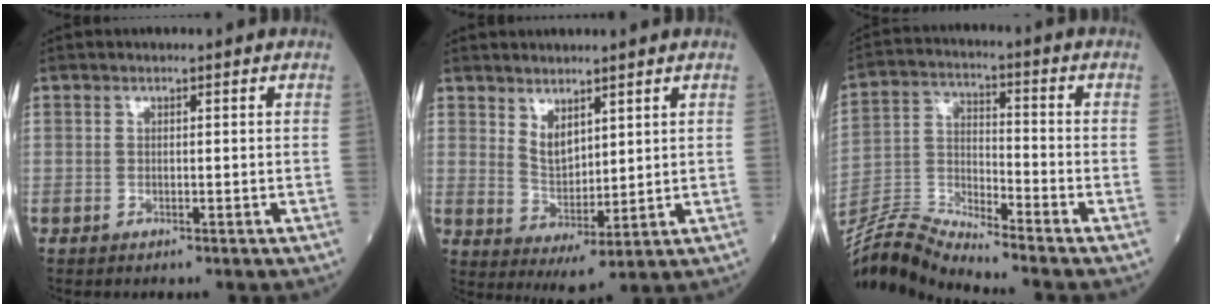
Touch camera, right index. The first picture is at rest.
{"total": 5.0, "force": [2.9, 2.0, 3.5], "torque": [-0.069, -0.016, 0.066]}
{"total": 10.0, "force": [-9.8, -1.8, 1.3], "torque": [-0.039, 0.016, -0.188]}